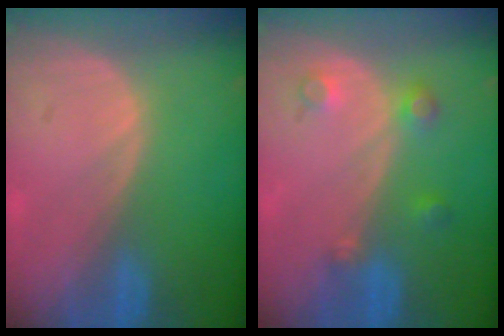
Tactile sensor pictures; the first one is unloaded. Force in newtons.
{"total": 3.4, "press": 3.1, "slide": 1.5}